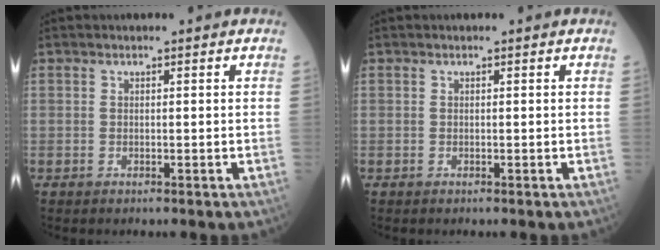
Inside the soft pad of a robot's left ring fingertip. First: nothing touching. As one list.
[{"total": 0.0}]